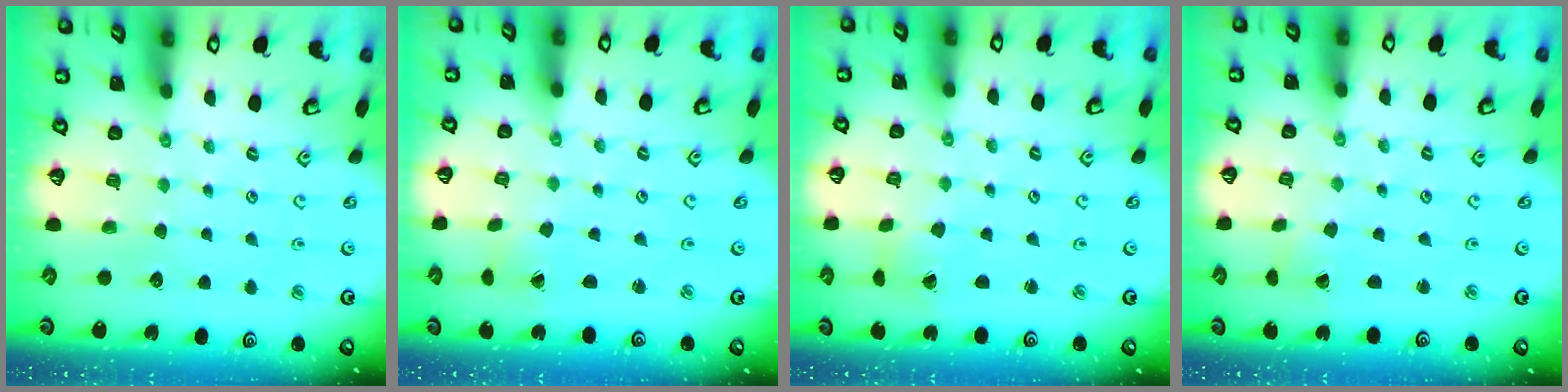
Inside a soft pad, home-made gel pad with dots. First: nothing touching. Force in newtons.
{"total": 1.2, "press": 1.2, "slide": 0.1}
{"total": 2.1, "press": 2.1, "slide": 0.2}
{"total": 1.9, "press": 1.9, "slide": 0.0}